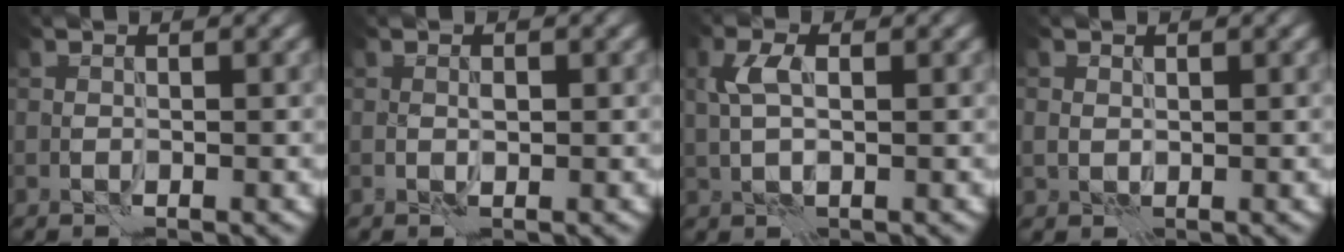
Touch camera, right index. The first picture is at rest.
{"total": 0.6, "force": [0.1, 0.3, 0.6], "torque": [-0.011, 0.001, 0.002]}
{"total": 2.3, "force": [0.8, 1.2, 1.8], "torque": [-0.042, 0.003, 0.014]}
{"total": 1.0, "force": [0.4, 0.9, 0.0], "torque": [0.004, -0.005, 0.009]}